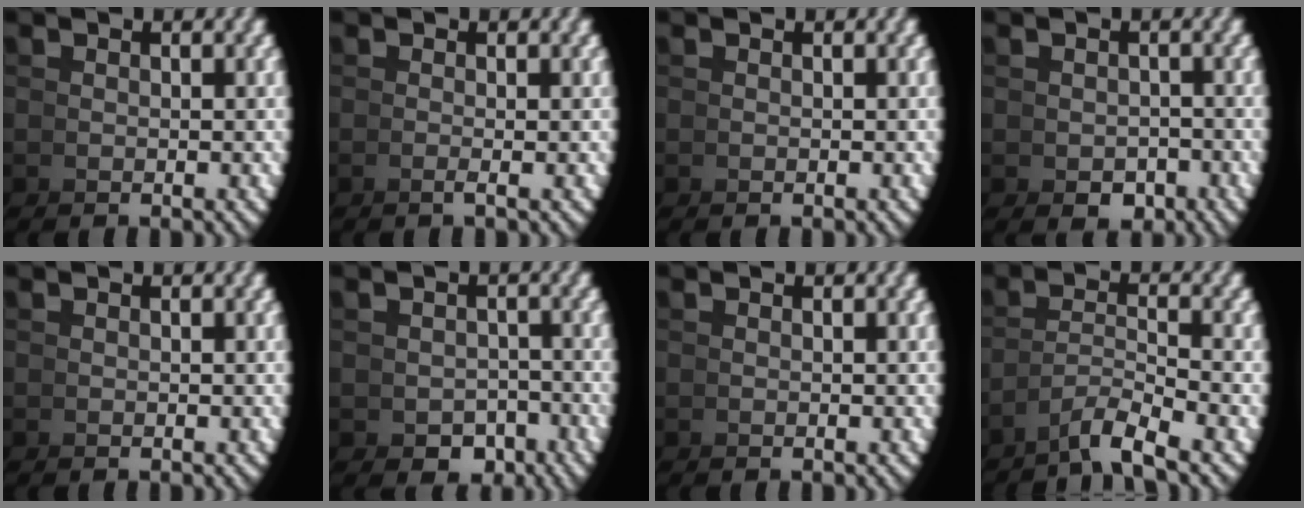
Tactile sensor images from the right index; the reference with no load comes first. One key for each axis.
{"total": 0.7, "fx": -0.4, "fy": -0.3, "fz": 0.6, "tx": -0.014, "ty": -0.002, "tz": -0.008}
{"total": 0.0}
{"total": 1.8, "fx": -1.2, "fy": 1.2, "fz": 0.6, "tx": 0.004, "ty": -0.013, "tz": -0.009}
{"total": 0.0}
{"total": 3.1, "fx": -2.0, "fy": 2.2, "fz": 0.9, "tx": 0.007, "ty": -0.015, "tz": -0.026}
{"total": 0.0}
{"total": 3.5, "fx": -2.4, "fy": 0.9, "fz": 2.4, "tx": -0.032, "ty": -0.001, "tz": -0.041}